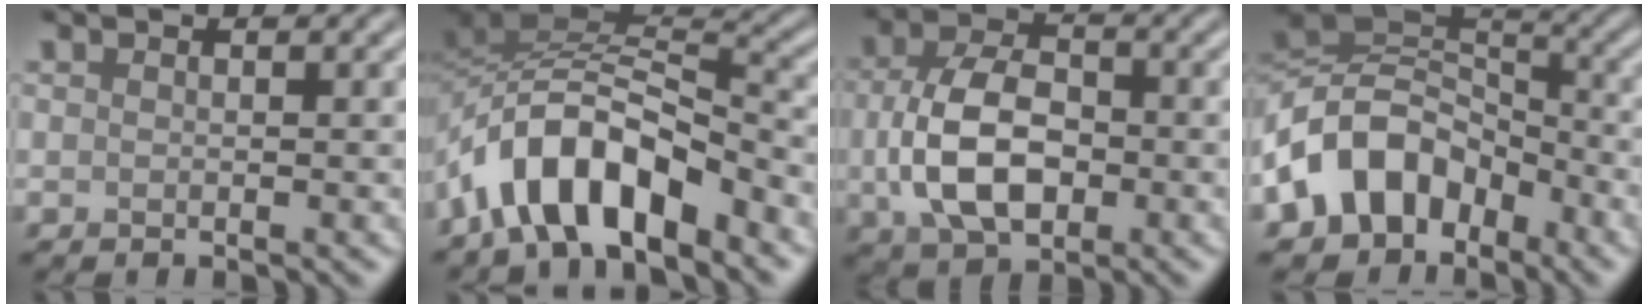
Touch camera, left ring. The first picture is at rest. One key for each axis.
{"total": 9.0, "fx": -5.4, "fy": 4.0, "fz": 6.1, "tx": -0.088, "ty": 0.012, "tz": -0.106}
{"total": 7.5, "fx": -0.9, "fy": 4.7, "fz": 5.8, "tx": -0.123, "ty": -0.001, "tz": -0.019}
{"total": 9.4, "fx": -4.7, "fy": 6.6, "fz": 4.7, "tx": -0.074, "ty": 0.012, "tz": -0.108}